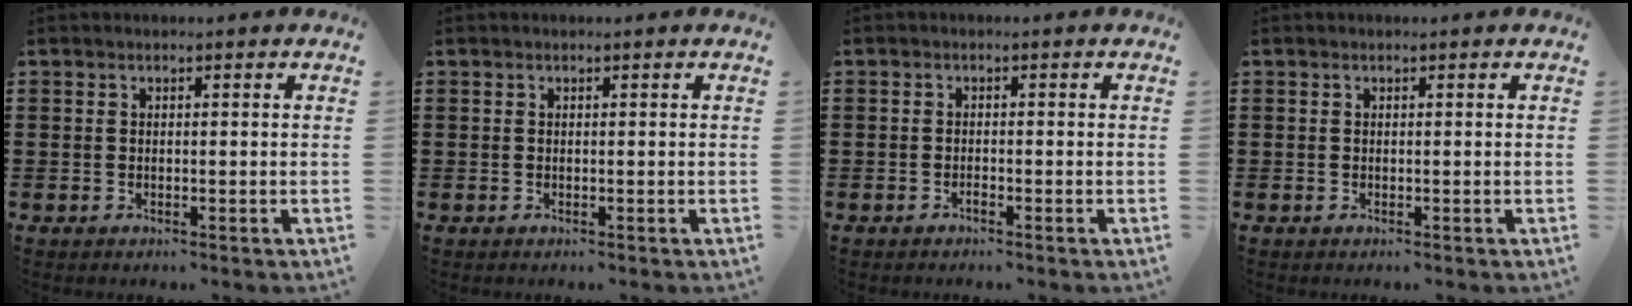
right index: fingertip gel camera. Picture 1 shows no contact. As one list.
[{"total": 0.0}, {"total": 0.7, "force": [-0.7, 0.2, 0.2], "torque": [-0.007, -0.001, -0.013]}, {"total": 0.0}]